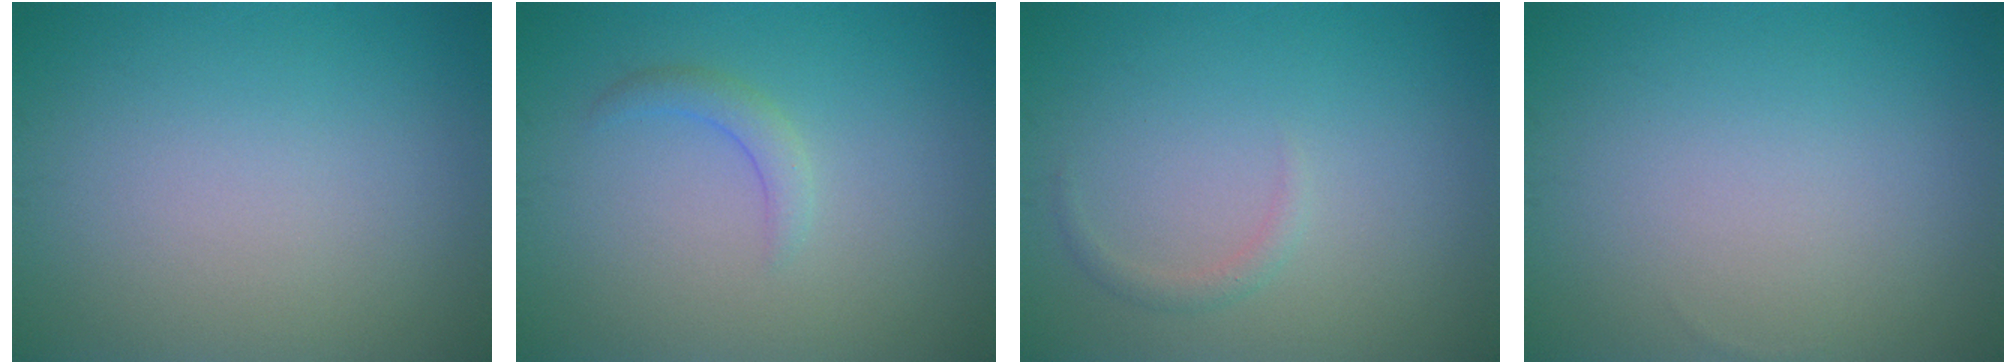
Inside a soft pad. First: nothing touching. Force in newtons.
{"total": 1.5, "press": 1.5, "slide": 0.2}
{"total": 0.9, "press": 0.9, "slide": 0.0}
{"total": 0.0}